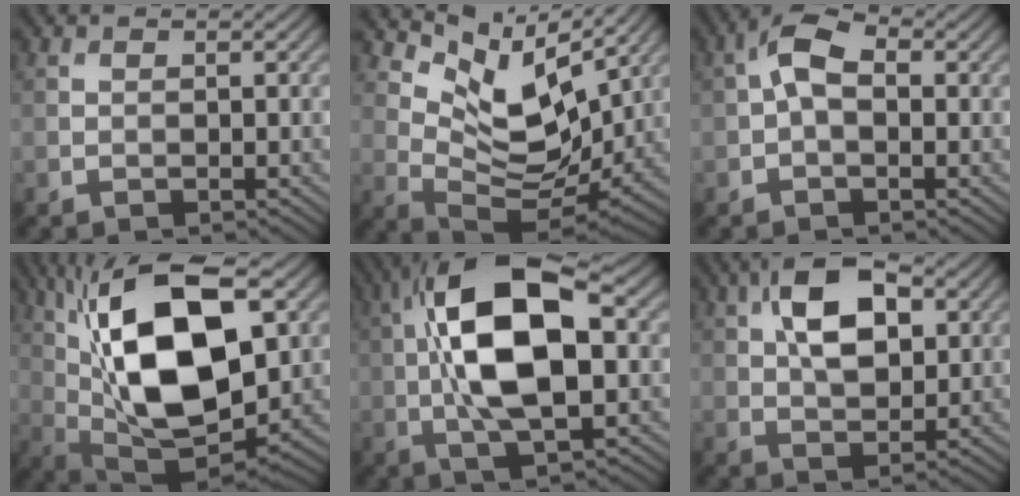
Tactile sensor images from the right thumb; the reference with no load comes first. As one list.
[{"total": 10.1, "force": [5.9, 4.7, 6.8], "torque": [-0.137, -0.008, 0.119]}, {"total": 4.7, "force": [0.5, 2.7, 3.8], "torque": [-0.076, 0.013, 0.000]}, {"total": 18.7, "force": [3.9, 8.6, 16.2], "torque": [-0.304, 0.021, 0.056]}, {"total": 15.0, "force": [1.2, 6.4, 13.5], "torque": [-0.252, 0.026, 0.011]}, {"total": 10.5, "force": [3.3, 5.5, 8.2], "torque": [-0.158, 0.017, 0.051]}]